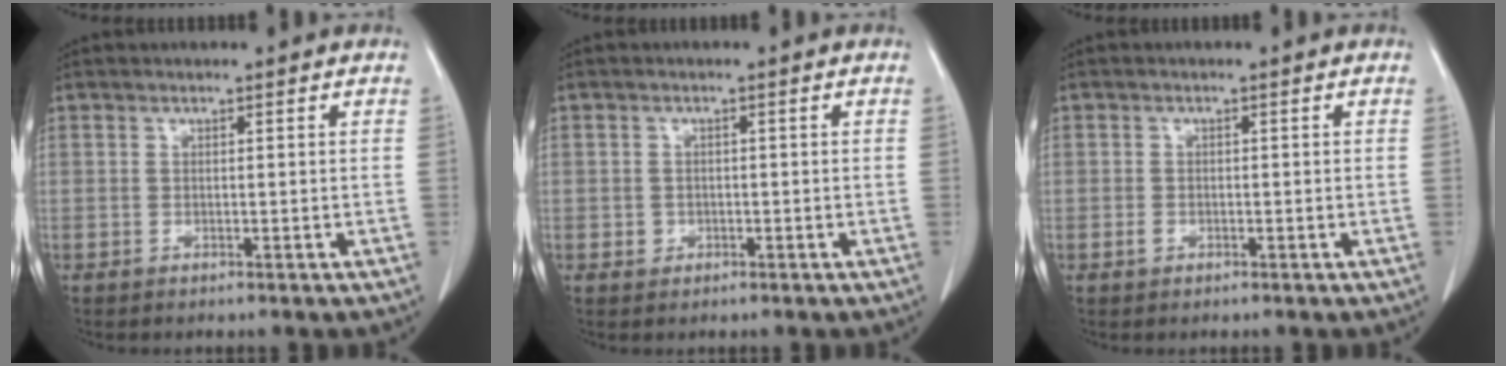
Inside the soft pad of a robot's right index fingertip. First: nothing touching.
{"total": 1.7, "force": [-0.6, 1.6, 0.2], "torque": [0.005, 0.008, -0.011]}
{"total": 1.1, "force": [-0.4, 0.9, 0.4], "torque": [-0.007, 0.003, -0.006]}